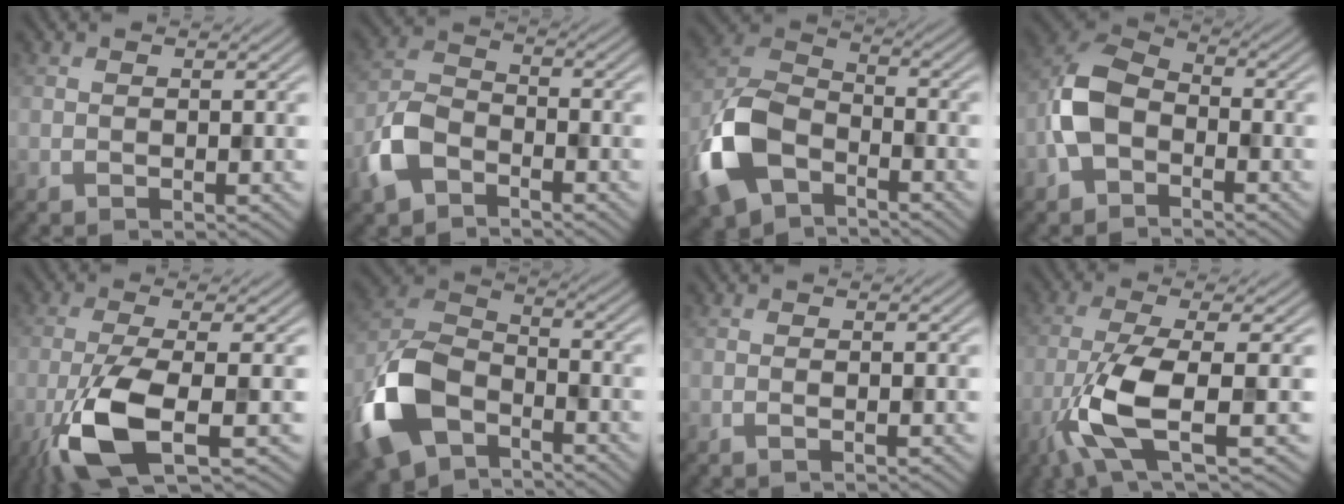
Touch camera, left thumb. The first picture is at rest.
{"total": 6.5, "force": [-3.8, 3.7, 3.7], "torque": [-0.085, 0.001, -0.091]}
{"total": 11.9, "force": [-6.3, 6.8, 7.4], "torque": [-0.184, -0.010, -0.142]}
{"total": 7.7, "force": [-2.8, 4.9, 5.2], "torque": [-0.119, 0.009, -0.071]}
{"total": 8.9, "force": [-3.4, 2.0, 7.9], "torque": [-0.158, 0.000, -0.078]}
{"total": 13.2, "force": [-7.1, 7.6, 8.1], "torque": [-0.205, -0.017, -0.154]}
{"total": 0.6, "force": [-0.2, 0.0, 0.5], "torque": [-0.012, -0.001, -0.004]}
{"total": 8.6, "force": [-2.7, 2.0, 8.0], "torque": [-0.161, -0.001, -0.065]}